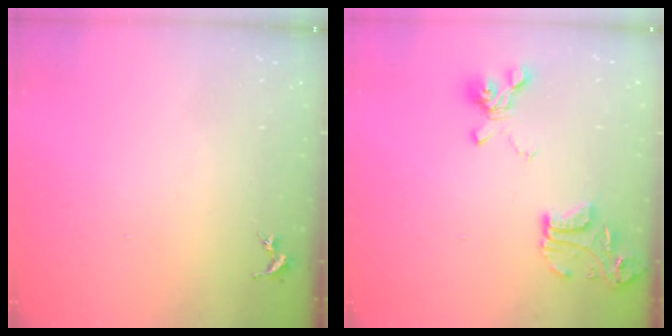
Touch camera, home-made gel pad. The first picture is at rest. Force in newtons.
{"total": 15.9, "press": 15.8, "slide": 1.7}